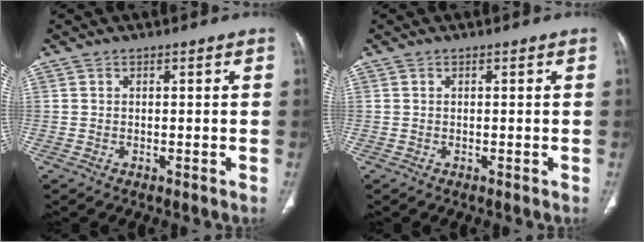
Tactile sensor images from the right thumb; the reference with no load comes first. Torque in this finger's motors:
{"motor_torque": [0.63, -0.11, 0.00, -0.01, 0.01]}